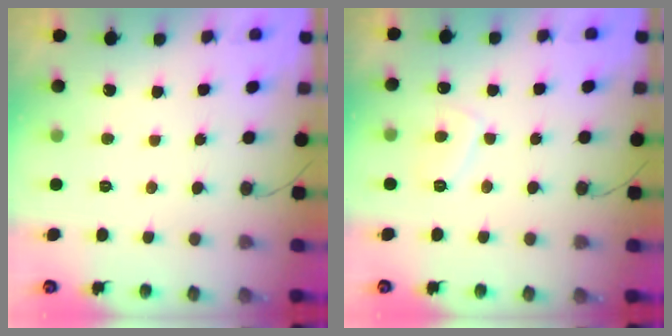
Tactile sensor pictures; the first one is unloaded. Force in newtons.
{"total": 4.2, "press": 4.2, "slide": 0.5}